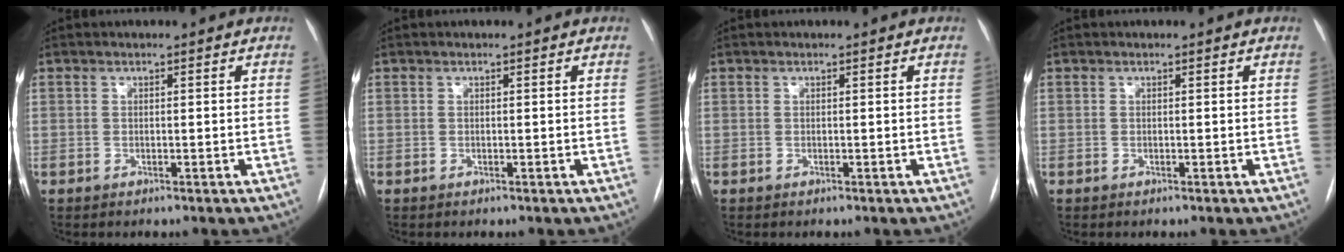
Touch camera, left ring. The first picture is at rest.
{"total": 0.0}
{"total": 0.0}
{"total": 0.0}